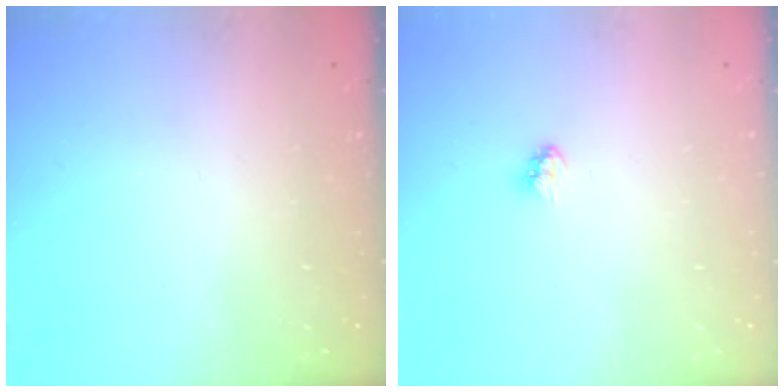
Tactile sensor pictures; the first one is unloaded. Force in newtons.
{"total": 2.9, "press": 2.9, "slide": 0.2}